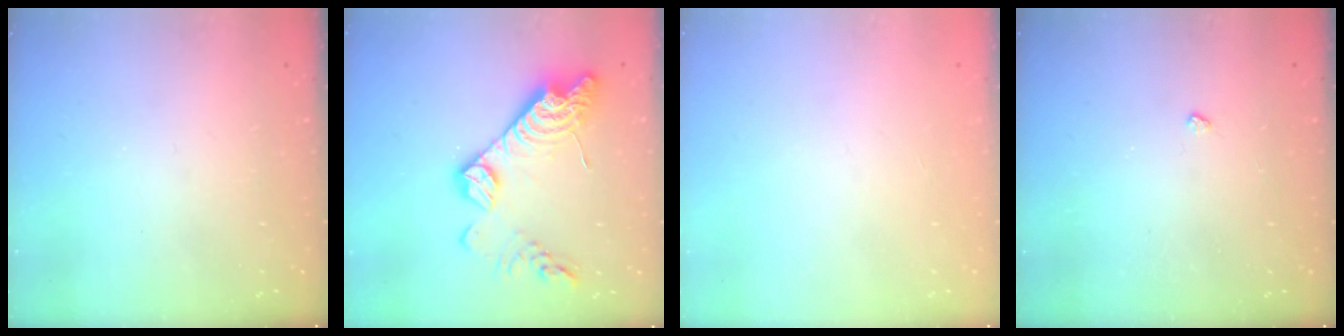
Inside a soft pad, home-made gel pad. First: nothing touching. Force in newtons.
{"total": 17.6, "press": 17.6, "slide": 1.5}
{"total": 0.0}
{"total": 3.0, "press": 2.9, "slide": 0.4}